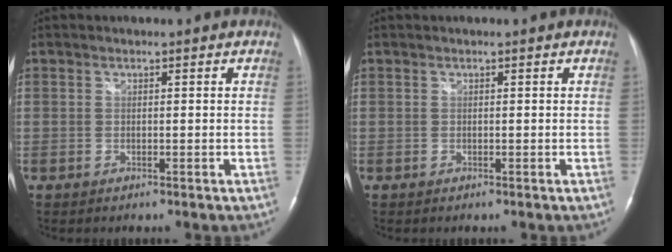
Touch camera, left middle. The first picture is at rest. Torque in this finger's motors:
{"motor_torque": [-0.03, -0.03, 0.05, 0.00]}